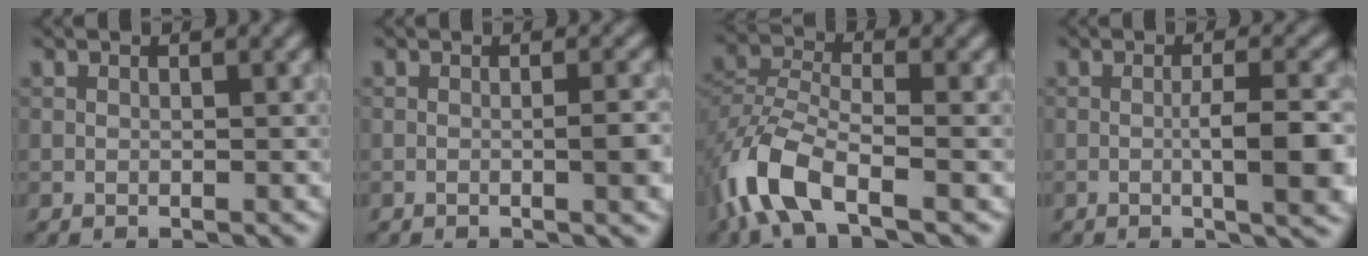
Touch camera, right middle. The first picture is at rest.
{"total": 2.4, "force": [-0.4, 0.4, 2.4], "torque": [-0.031, 0.001, -0.009]}
{"total": 7.1, "force": [-4.1, 2.9, 5.0], "torque": [-0.106, -0.003, -0.094]}
{"total": 5.2, "force": [-0.8, 1.1, 5.1], "torque": [-0.077, -0.002, -0.009]}